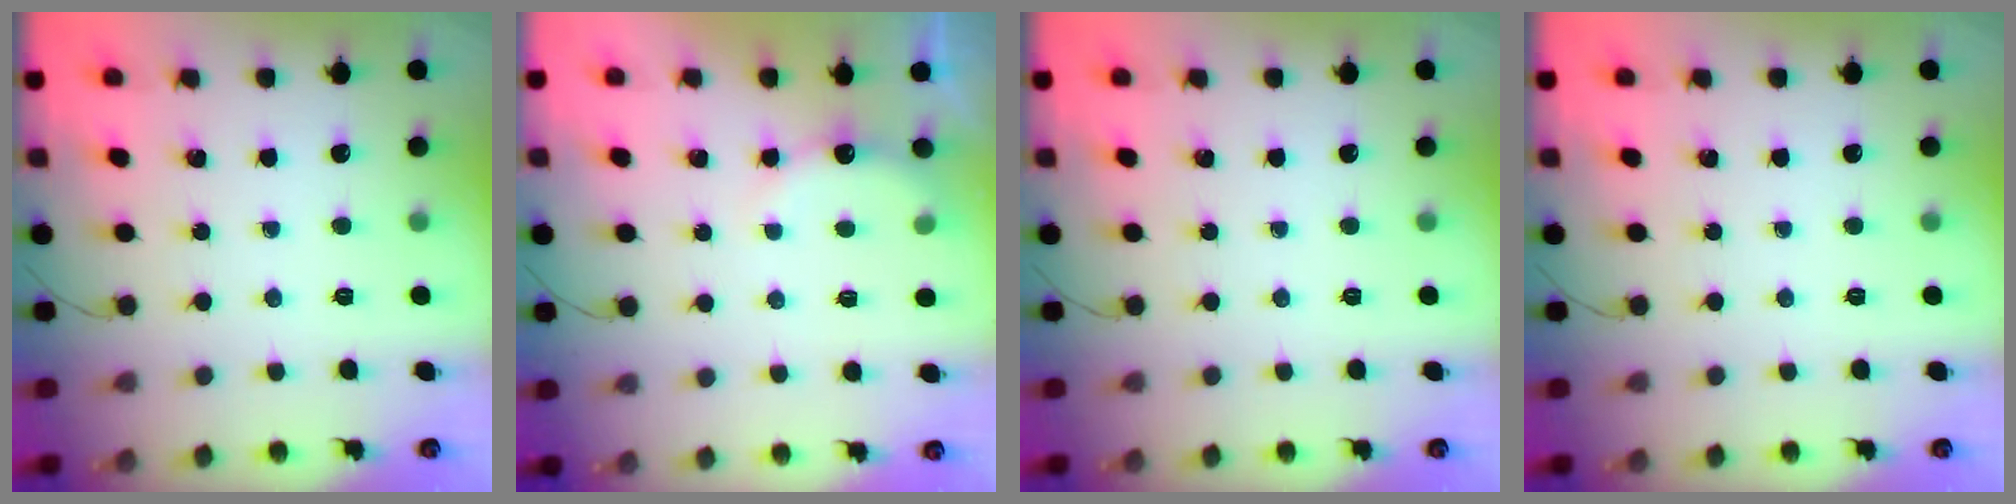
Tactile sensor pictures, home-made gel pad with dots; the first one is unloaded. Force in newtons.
{"total": 7.5, "press": 7.4, "slide": 1.3}
{"total": 0.0}
{"total": 0.0}